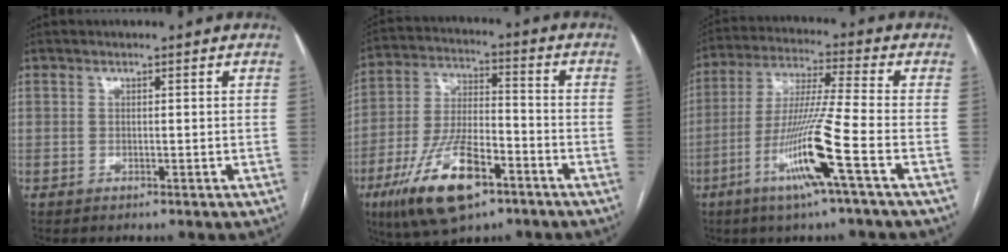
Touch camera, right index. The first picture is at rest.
{"total": 15.1, "force": [-8.1, 5.5, 11.5], "torque": [-0.231, -0.003, -0.139]}
{"total": 13.2, "force": [-5.5, -1.6, 11.9], "torque": [-0.238, -0.017, -0.108]}